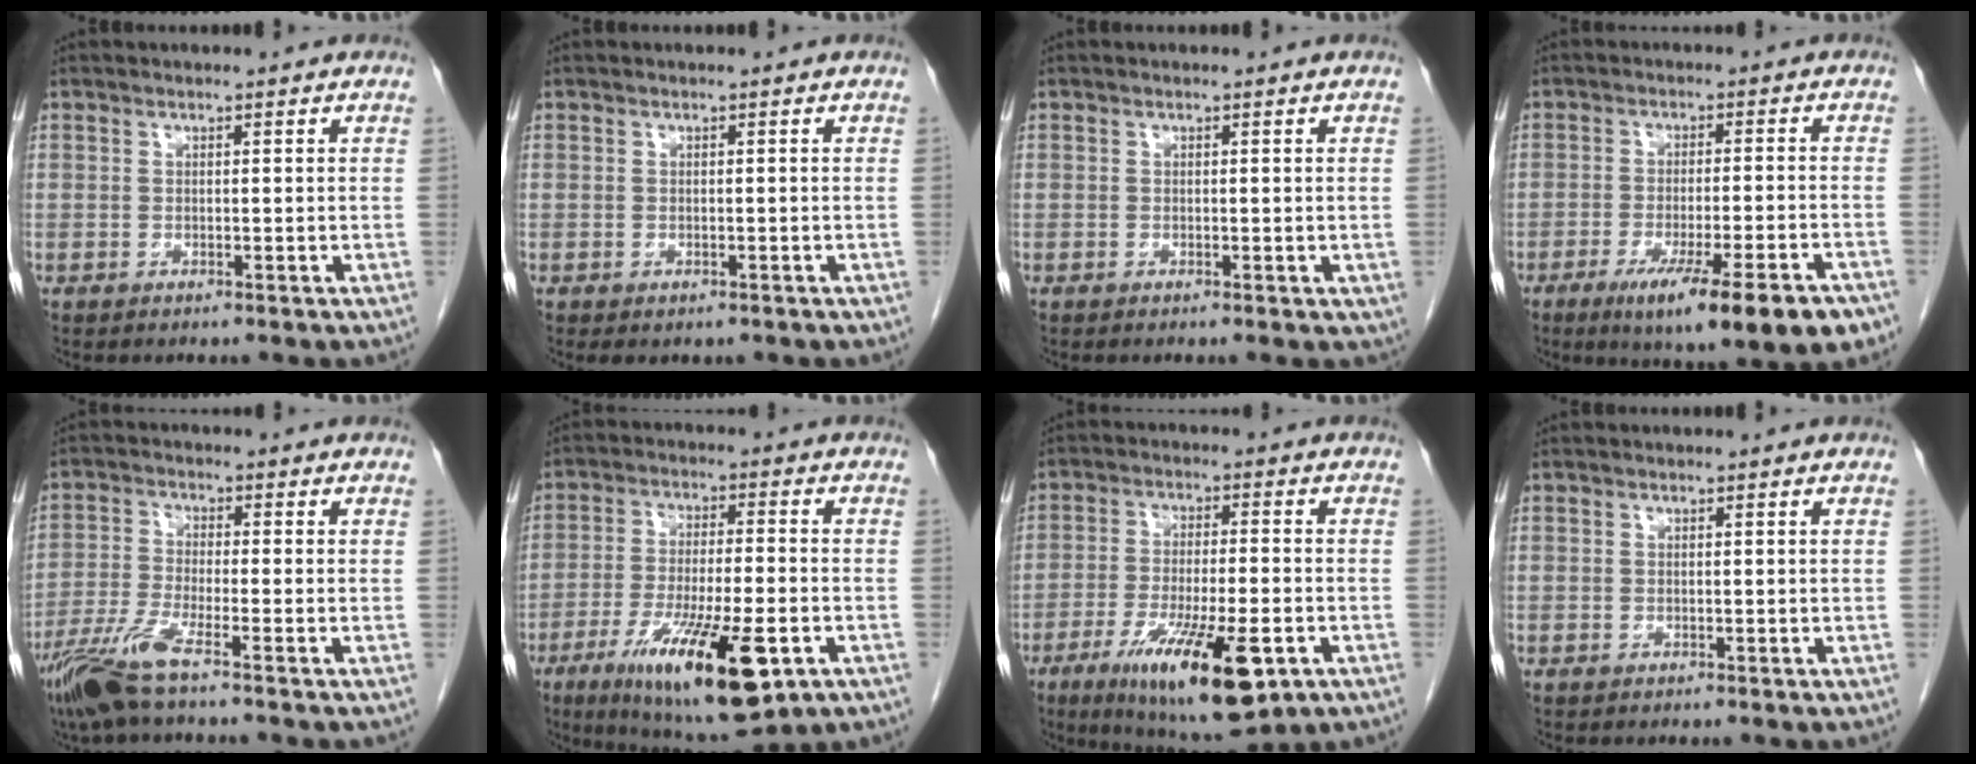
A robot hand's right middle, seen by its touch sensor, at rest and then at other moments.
{"total": 1.5, "force": [-0.8, 1.0, 0.8], "torque": [-0.013, -0.001, -0.002]}
{"total": 1.7, "force": [-0.4, 0.9, 1.4], "torque": [-0.014, -0.002, -0.003]}
{"total": 15.2, "force": [-9.5, 1.6, 11.8], "torque": [-0.124, -0.025, -0.141]}
{"total": 7.2, "force": [-4.9, -0.2, 5.3], "torque": [-0.114, -0.024, -0.102]}
{"total": 17.6, "force": [-8.1, 3.7, 15.2], "torque": [-0.248, -0.030, -0.120]}
{"total": 15.8, "force": [-7.4, 3.5, 13.5], "torque": [-0.218, -0.029, -0.107]}
{"total": 0.0}